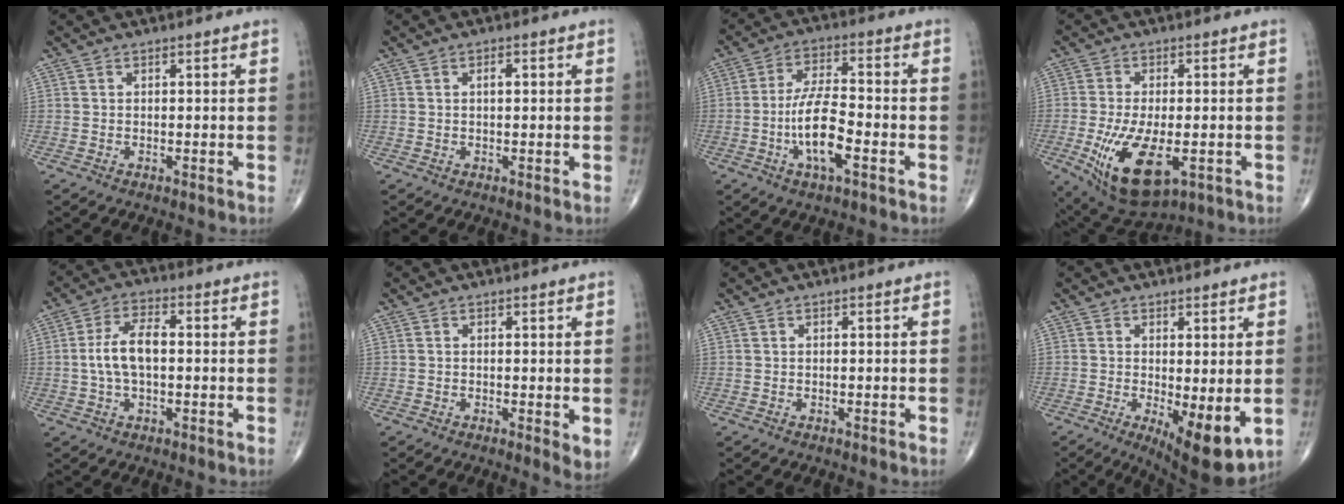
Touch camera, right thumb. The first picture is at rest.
{"total": 1.6, "force": [0.3, 0.7, 1.3], "torque": [-0.024, 0.002, 0.005]}
{"total": 10.5, "force": [-3.3, 3.4, 9.4], "torque": [-0.180, 0.018, -0.064]}
{"total": 13.9, "force": [-4.1, 6.6, 11.5], "torque": [-0.212, -0.012, -0.052]}
{"total": 8.0, "force": [-0.1, 4.0, 6.9], "torque": [-0.141, 0.018, -0.007]}
{"total": 2.6, "force": [0.1, 0.8, 2.5], "torque": [-0.037, -0.011, 0.000]}
{"total": 0.0}
{"total": 9.5, "force": [-1.6, 3.2, 8.8], "torque": [-0.126, -0.026, -0.016]}